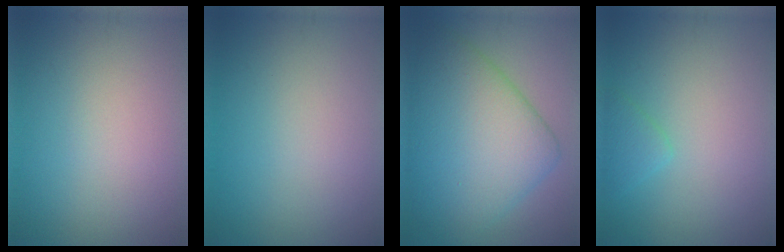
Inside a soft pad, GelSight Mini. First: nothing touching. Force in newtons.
{"total": 0.0}
{"total": 10.5, "press": 10.5, "slide": 0.1}
{"total": 1.5, "press": 1.5, "slide": 0.1}